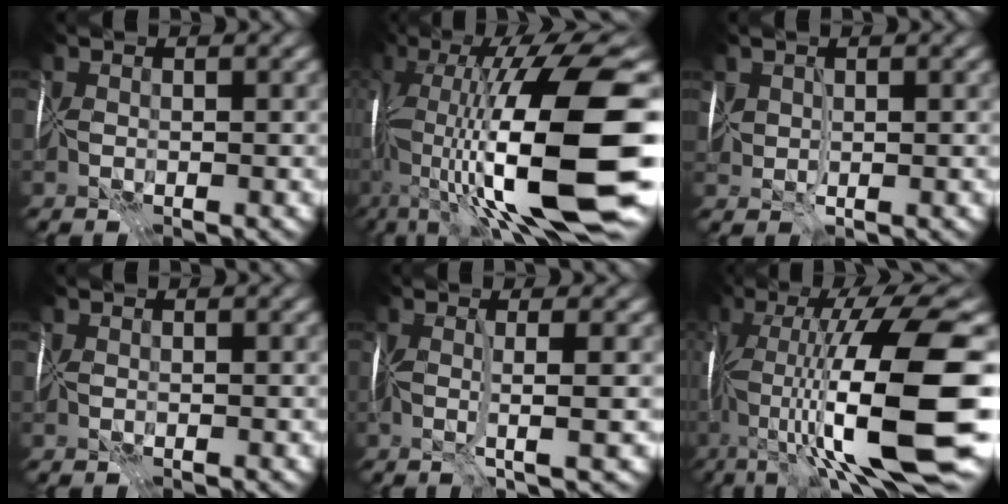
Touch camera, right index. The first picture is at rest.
{"total": 17.4, "force": [-2.0, 5.5, 16.4], "torque": [-0.292, 0.029, -0.040]}
{"total": 2.2, "force": [0.8, 1.3, 1.5], "torque": [-0.034, 0.001, 0.017]}
{"total": 0.0}
{"total": 3.7, "force": [0.1, 0.6, 3.7], "torque": [-0.061, 0.002, -0.004]}
{"total": 16.3, "force": [-2.6, 3.7, 15.7], "torque": [-0.262, 0.026, -0.036]}